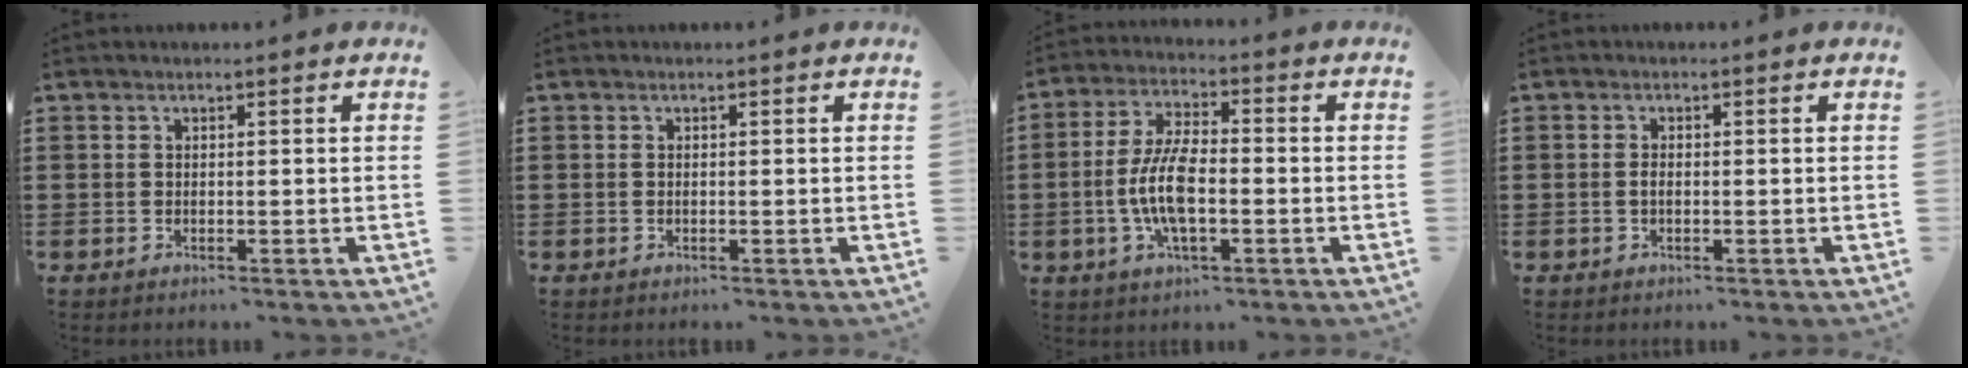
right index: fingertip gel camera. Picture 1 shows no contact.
{"total": 0.0}
{"total": 8.5, "force": [-1.6, 3.2, 7.7], "torque": [-0.174, -0.006, -0.036]}
{"total": 0.9, "force": [-0.2, 0.5, 0.7], "torque": [-0.015, 0.003, -0.004]}